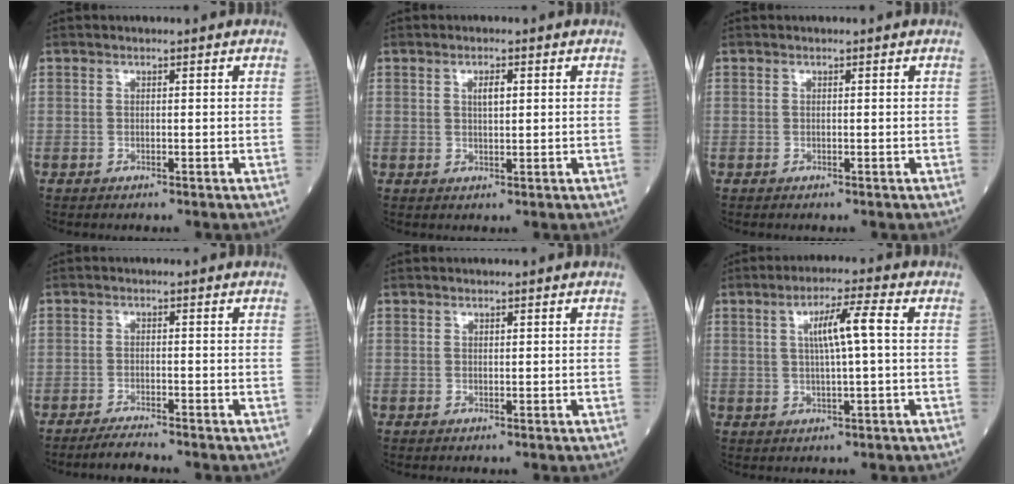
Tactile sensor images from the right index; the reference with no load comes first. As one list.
[{"total": 2.0, "force": [0.7, 0.6, 1.8], "torque": [-0.031, 0.000, 0.011]}, {"total": 0.0}, {"total": 3.1, "force": [-3.0, -0.3, 0.9], "torque": [-0.022, -0.011, -0.054]}, {"total": 0.0}, {"total": 6.4, "force": [1.2, 0.1, 6.3], "torque": [-0.110, 0.008, 0.019]}]